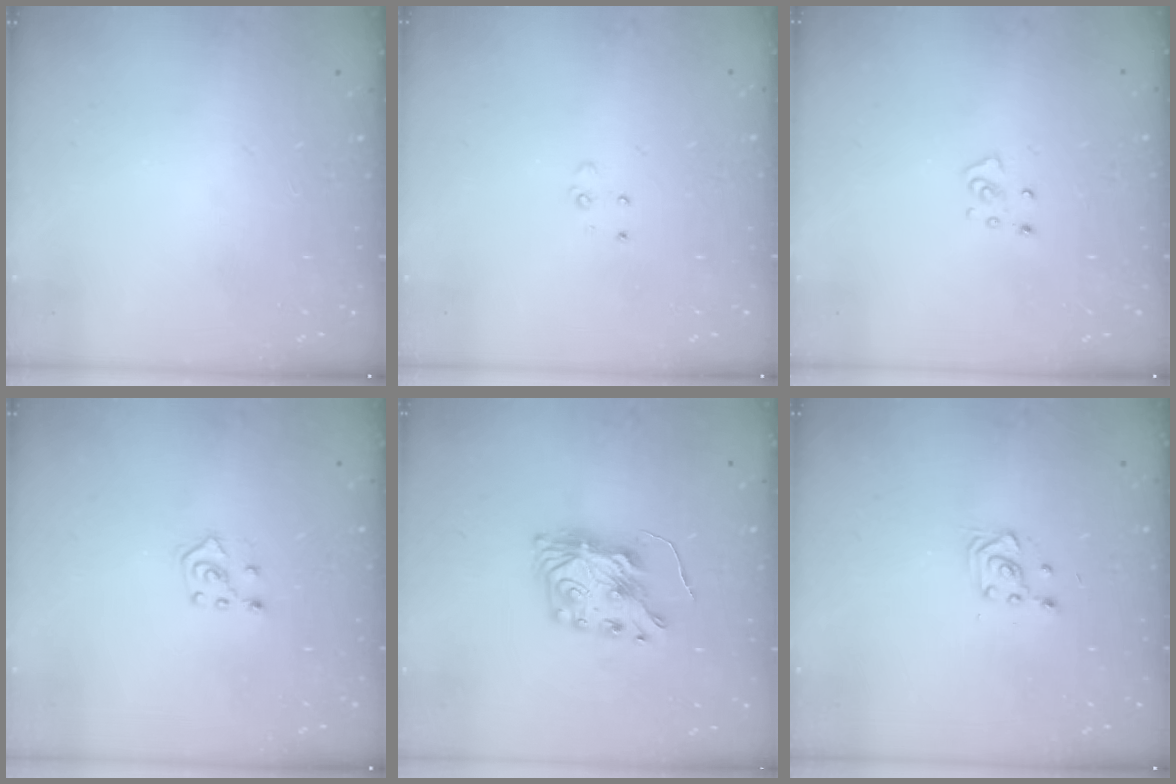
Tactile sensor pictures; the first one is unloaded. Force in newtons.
{"total": 3.2, "press": 3.2, "slide": 0.4}
{"total": 4.2, "press": 4.1, "slide": 0.5}
{"total": 5.0, "press": 4.9, "slide": 0.8}
{"total": 8.5, "press": 8.4, "slide": 0.4}
{"total": 2.8, "press": 2.7, "slide": 0.7}